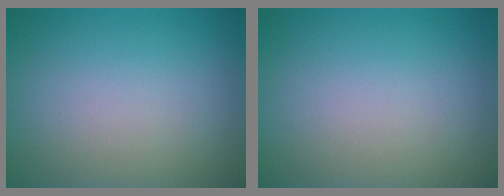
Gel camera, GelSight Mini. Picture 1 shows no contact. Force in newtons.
{"total": 0.0}